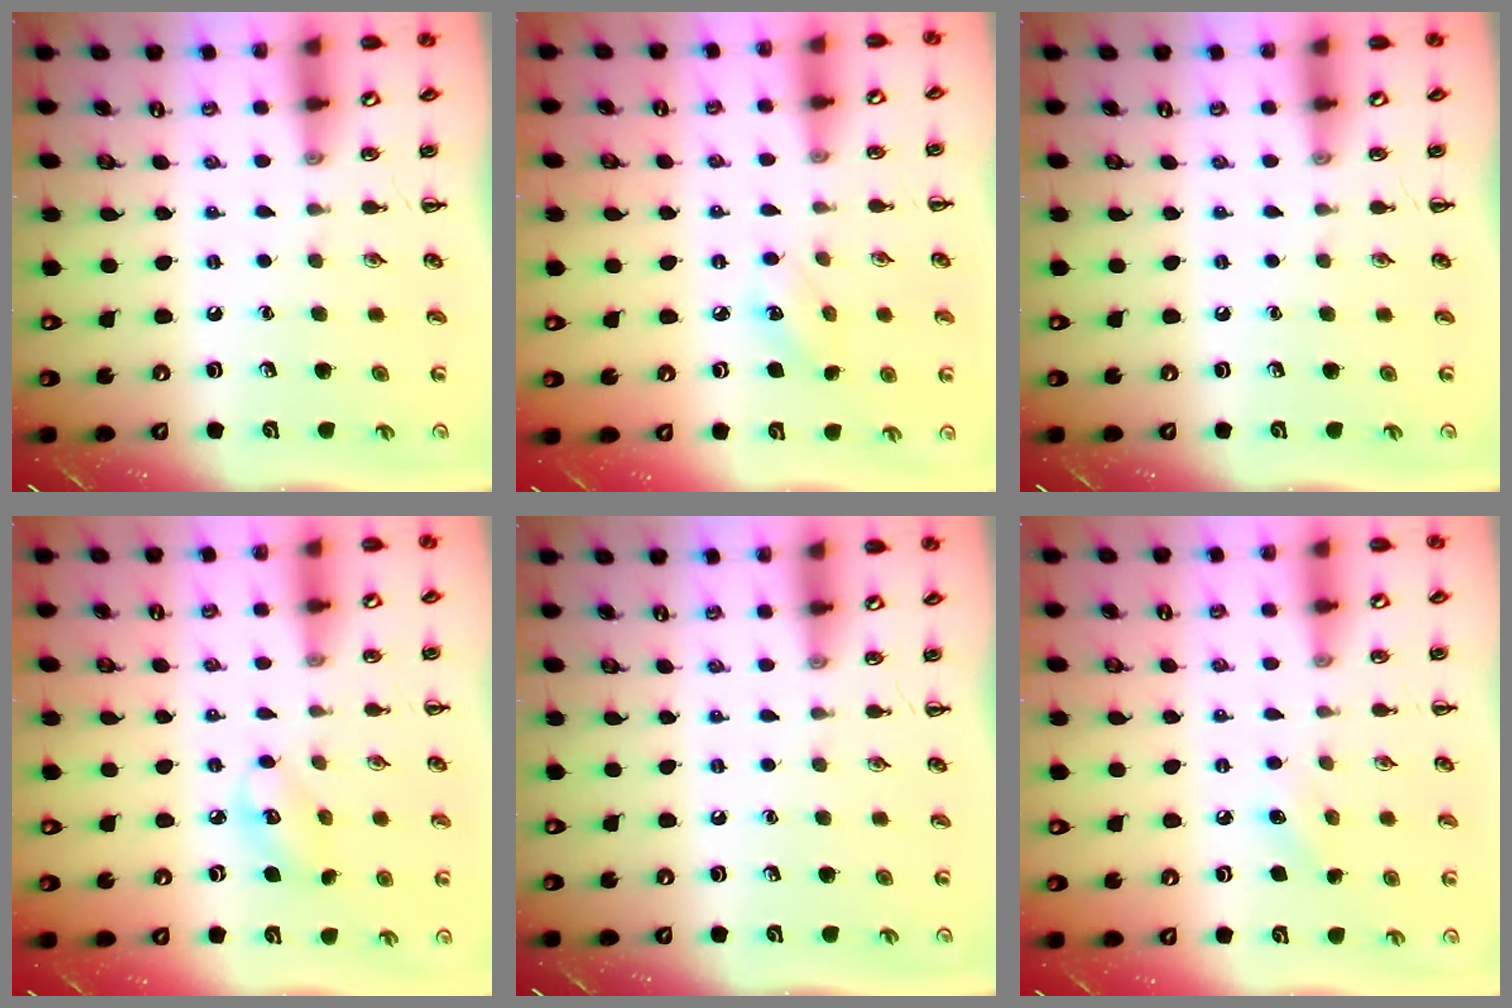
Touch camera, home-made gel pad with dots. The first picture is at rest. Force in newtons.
{"total": 5.5, "press": 5.3, "slide": 1.6}
{"total": 0.0}
{"total": 5.5, "press": 5.5, "slide": 0.9}
{"total": 0.0}
{"total": 5.7, "press": 5.4, "slide": 1.6}